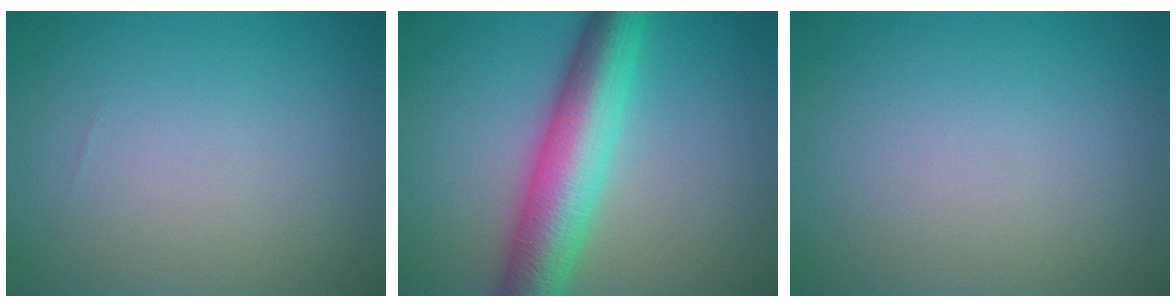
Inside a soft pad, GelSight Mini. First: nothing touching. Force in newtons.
{"total": 8.1, "press": 8.1, "slide": 0.1}
{"total": 0.0}